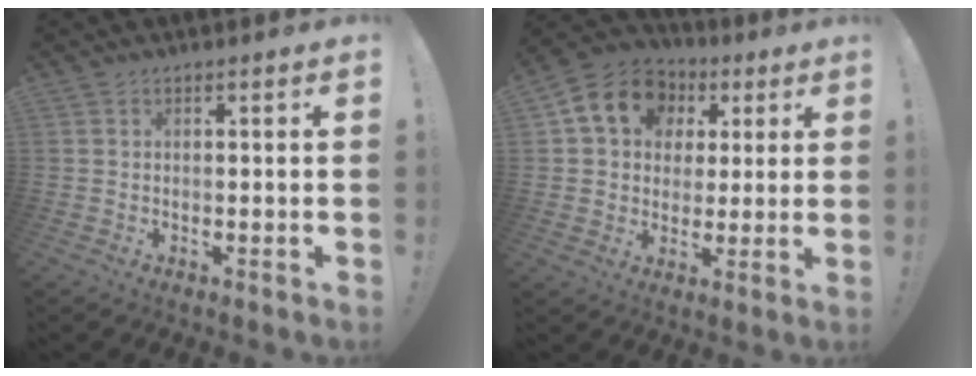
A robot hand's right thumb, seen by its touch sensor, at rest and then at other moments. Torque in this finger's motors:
{"motor_torque": [0.85, 0.85, 0.18, -0.08, 0.26]}